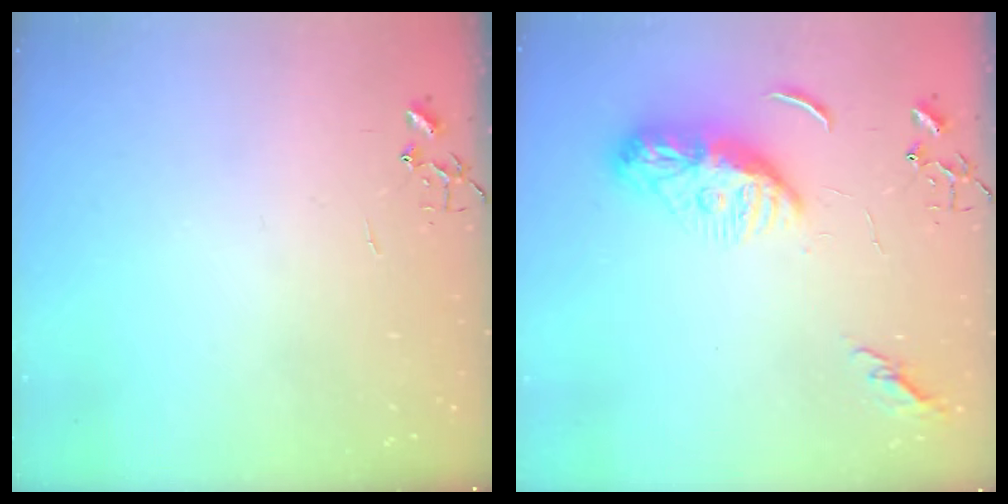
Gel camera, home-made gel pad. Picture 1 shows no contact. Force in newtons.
{"total": 10.5, "press": 10.4, "slide": 1.1}